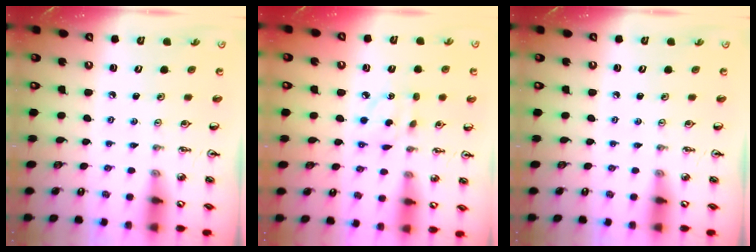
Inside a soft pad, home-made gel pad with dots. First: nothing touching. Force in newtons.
{"total": 4.0, "press": 4.0, "slide": 0.4}
{"total": 0.0}